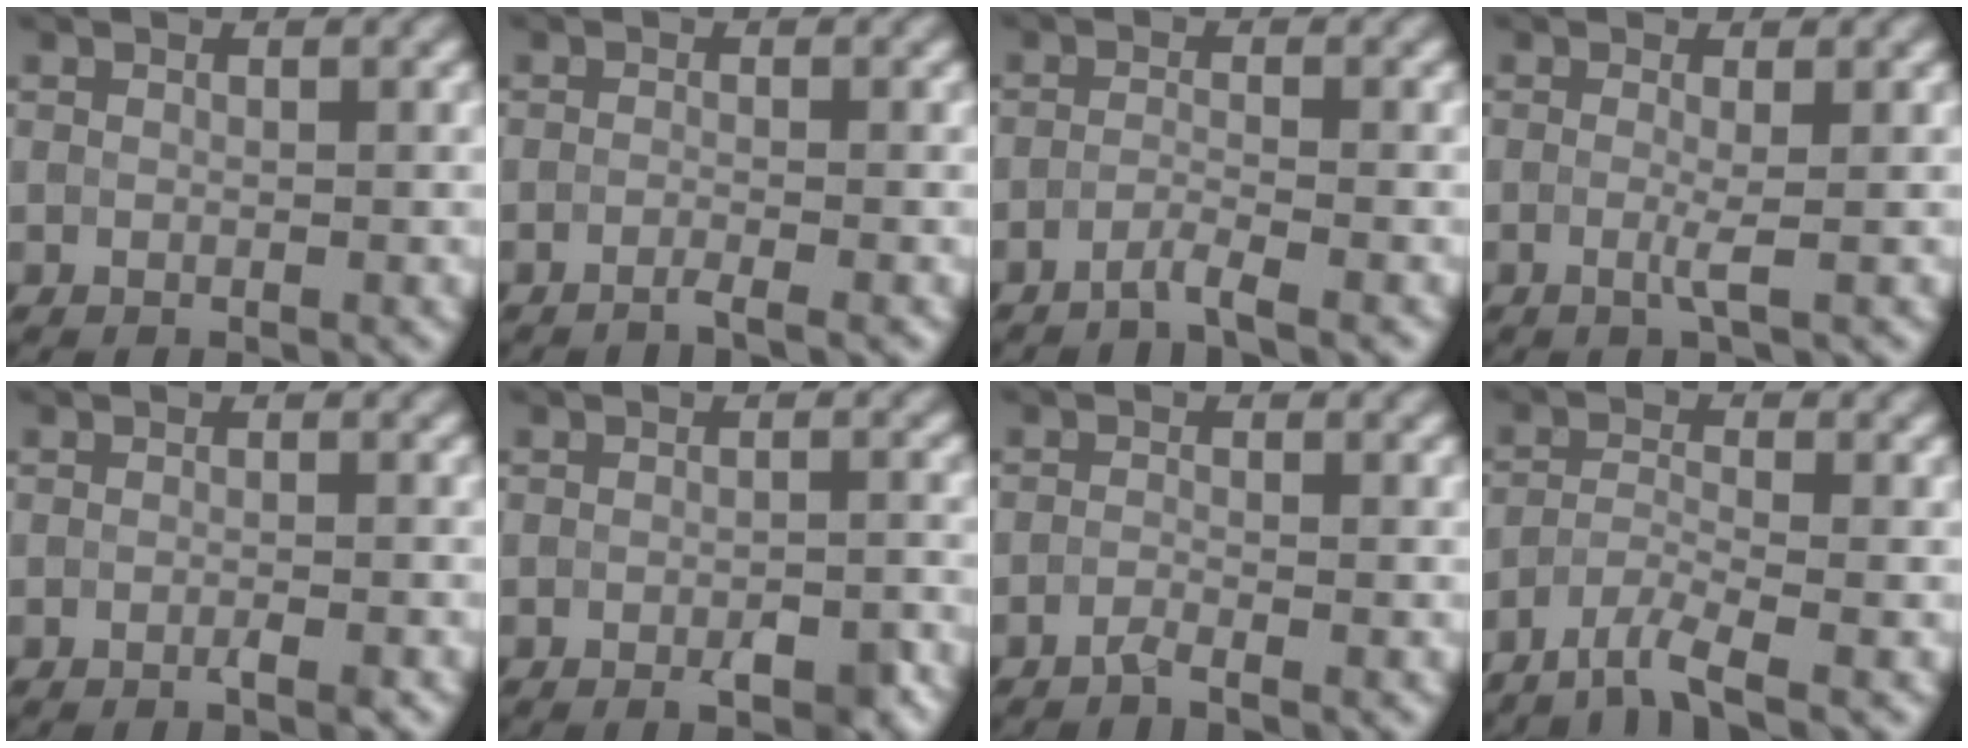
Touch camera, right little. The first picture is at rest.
{"total": 1.6, "force": [-1.6, -0.1, 0.2], "torque": [0.007, -0.005, -0.035]}
{"total": 2.0, "force": [-1.9, -0.3, 0.2], "torque": [-0.001, 0.000, -0.045]}
{"total": 1.1, "force": [-0.7, -0.1, 0.8], "torque": [-0.022, -0.007, -0.012]}
{"total": 1.3, "force": [-1.2, -0.1, 0.4], "torque": [-0.004, -0.002, -0.020]}
{"total": 2.9, "force": [-2.3, 0.5, 1.7], "torque": [-0.033, -0.008, -0.031]}
{"total": 1.5, "force": [-1.5, -0.3, -0.2], "torque": [0.004, -0.003, -0.031]}
{"total": 3.3, "force": [-3.1, 0.0, 1.1], "torque": [-0.026, -0.005, -0.067]}